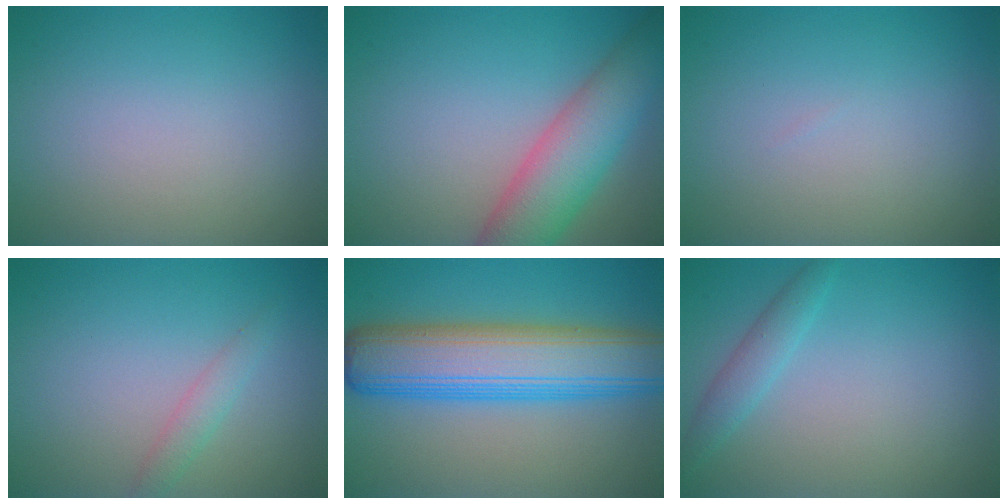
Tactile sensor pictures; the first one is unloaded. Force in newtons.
{"total": 7.1, "press": 7.0, "slide": 0.2}
{"total": 0.0}
{"total": 1.5, "press": 1.5, "slide": 0.0}
{"total": 10.2, "press": 10.2, "slide": 0.2}
{"total": 1.8, "press": 1.8, "slide": 0.1}